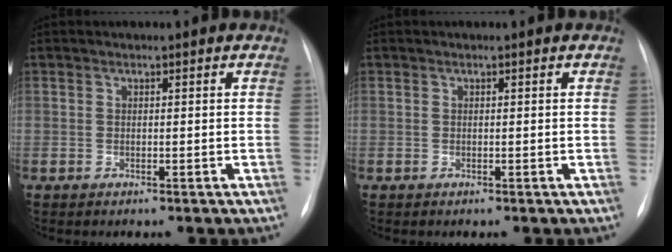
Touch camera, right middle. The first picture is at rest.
{"total": 0.0}